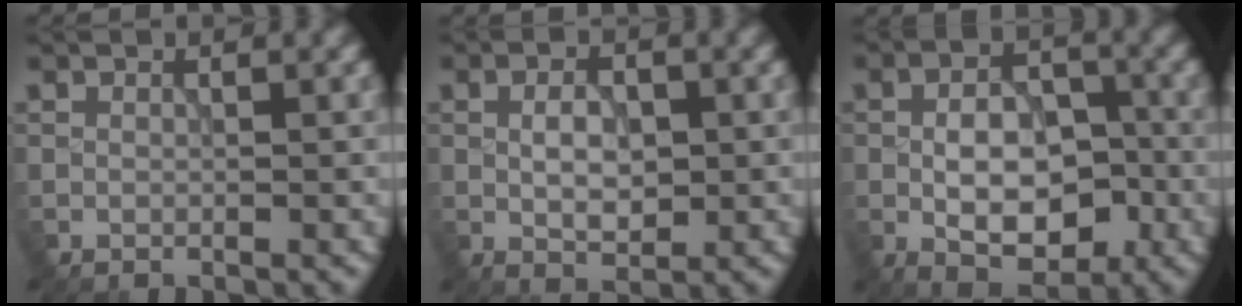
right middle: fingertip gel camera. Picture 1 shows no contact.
{"total": 3.1, "force": [-0.1, 1.8, 2.5], "torque": [-0.044, 0.000, 0.000]}
{"total": 6.7, "force": [-1.7, 3.7, 5.3], "torque": [-0.079, 0.005, -0.032]}